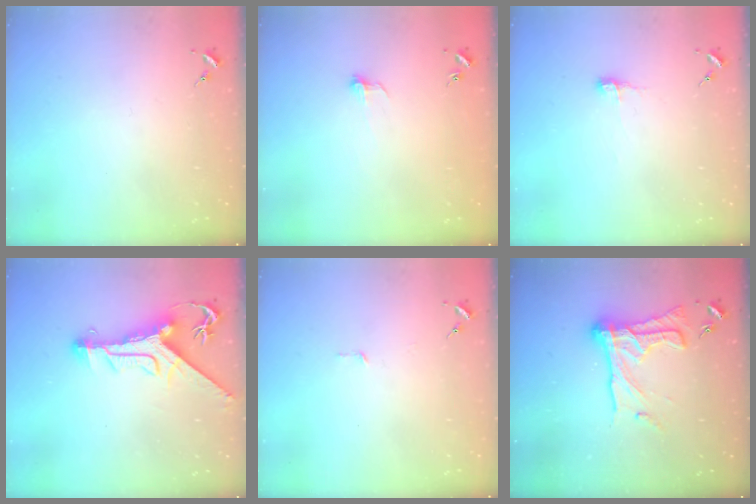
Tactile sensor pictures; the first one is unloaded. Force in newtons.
{"total": 5.3, "press": 5.2, "slide": 0.4}
{"total": 5.8, "press": 5.8, "slide": 0.6}
{"total": 11.8, "press": 11.7, "slide": 1.1}
{"total": 2.8, "press": 2.8, "slide": 0.2}
{"total": 19.1, "press": 19.0, "slide": 1.7}